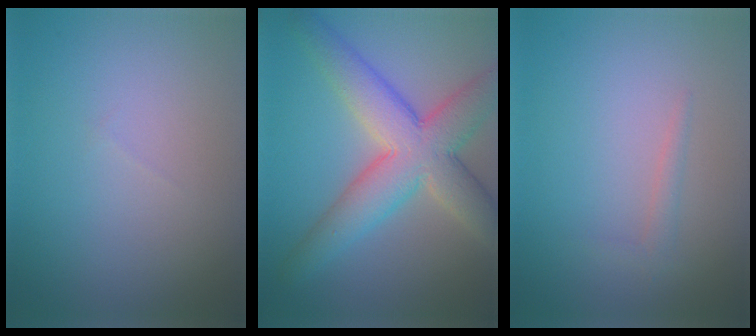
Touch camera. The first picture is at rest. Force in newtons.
{"total": 8.6, "press": 8.6, "slide": 0.4}
{"total": 1.0, "press": 1.0, "slide": 0.1}